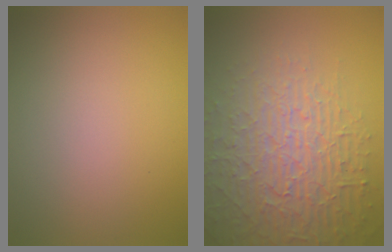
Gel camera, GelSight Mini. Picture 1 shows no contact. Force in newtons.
{"total": 7.4, "press": 7.2, "slide": 1.8}